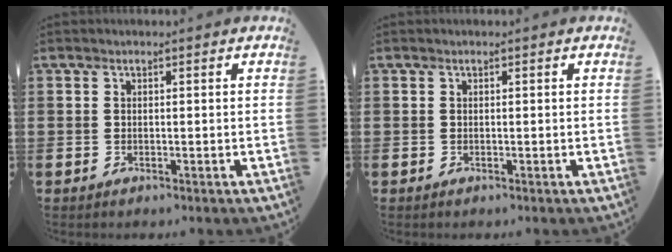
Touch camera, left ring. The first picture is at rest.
{"total": 0.0}